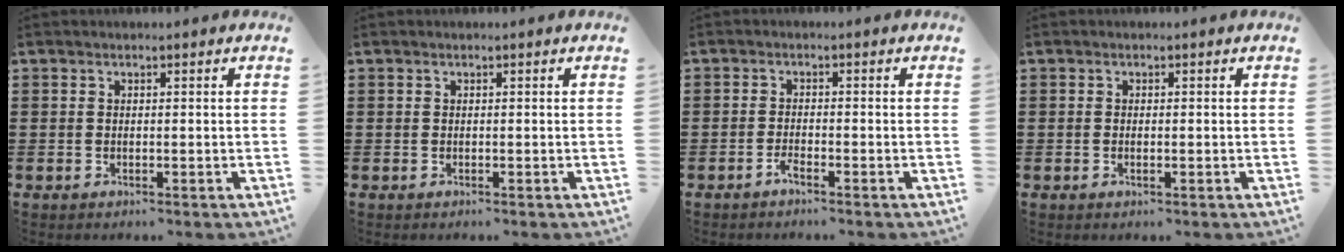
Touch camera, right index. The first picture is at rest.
{"total": 0.0}
{"total": 1.6, "force": [-1.4, 0.1, 0.8], "torque": [-0.016, -0.002, -0.025]}
{"total": 0.6, "force": [-0.2, 0.2, 0.6], "torque": [-0.011, -0.003, -0.002]}